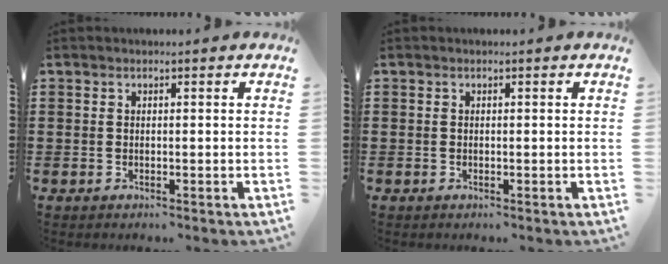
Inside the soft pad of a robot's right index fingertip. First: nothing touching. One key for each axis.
{"total": 0.0}